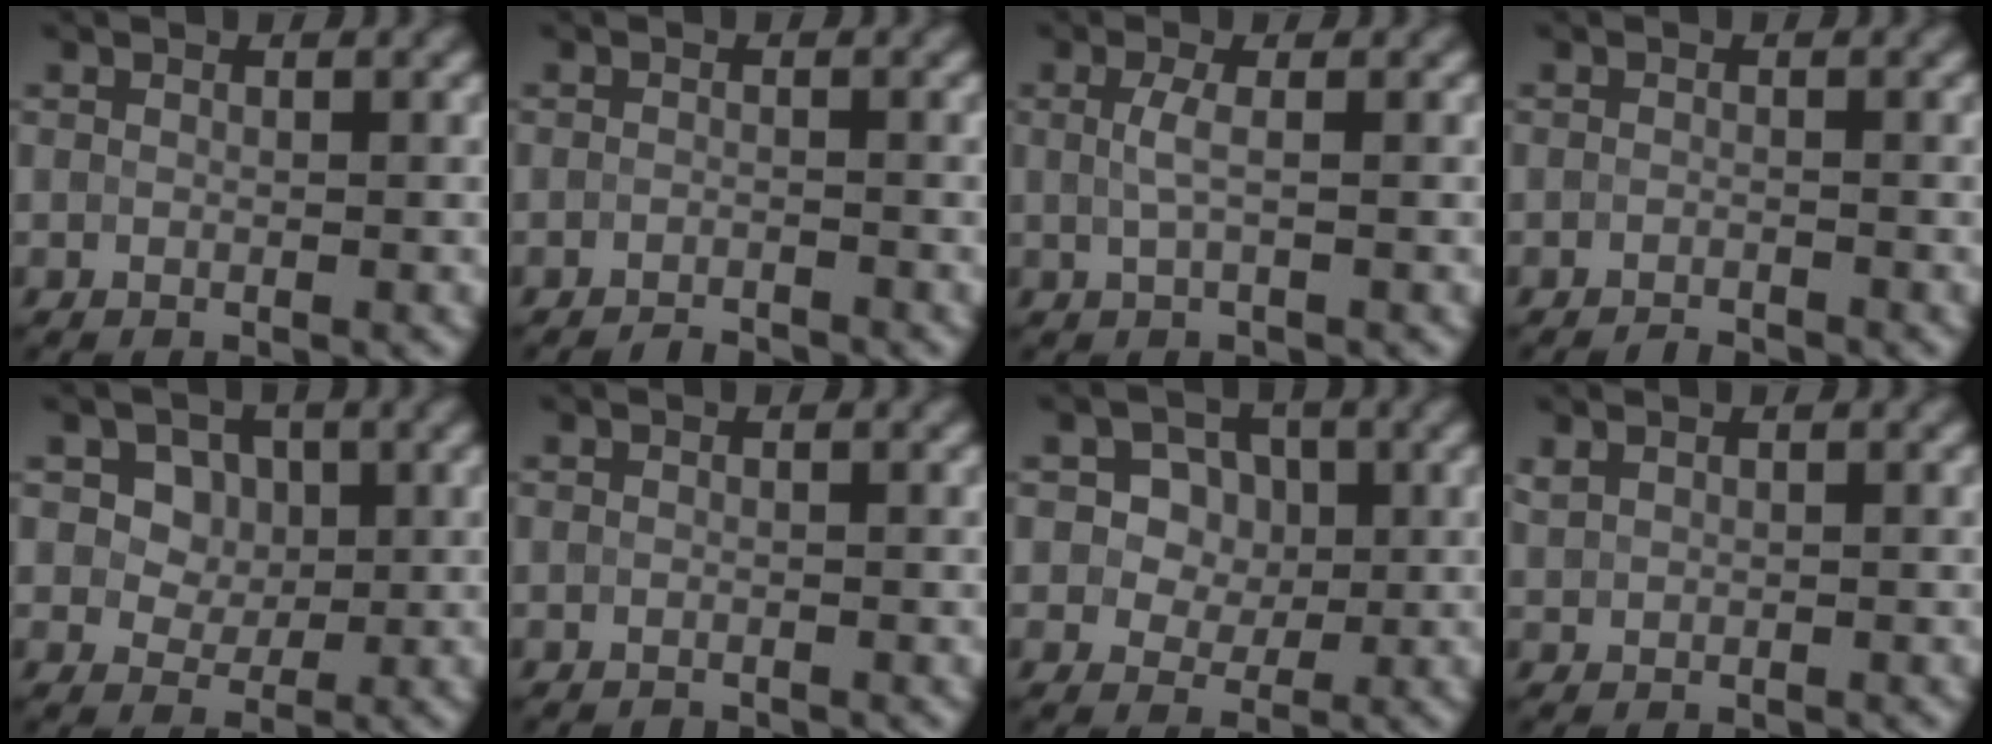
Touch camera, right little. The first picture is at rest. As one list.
[{"total": 1.5, "force": [-1.5, 0.2, 0.4], "torque": [0.002, -0.001, -0.028]}, {"total": 1.6, "force": [0.1, 0.4, 1.6], "torque": [-0.036, 0.002, 0.003]}, {"total": 1.2, "force": [-1.2, 0.1, 0.3], "torque": [0.000, -0.002, -0.024]}, {"total": 3.7, "force": [1.3, 3.0, 1.8], "torque": [-0.037, -0.008, 0.026]}, {"total": 0.5, "force": [-0.5, 0.0, 0.0], "torque": [0.003, 0.000, -0.011]}, {"total": 4.4, "force": [1.2, 3.7, 2.2], "torque": [-0.040, 0.003, 0.013]}, {"total": 0.7, "force": [0.6, 0.2, 0.2], "torque": [-0.007, 0.003, 0.016]}]